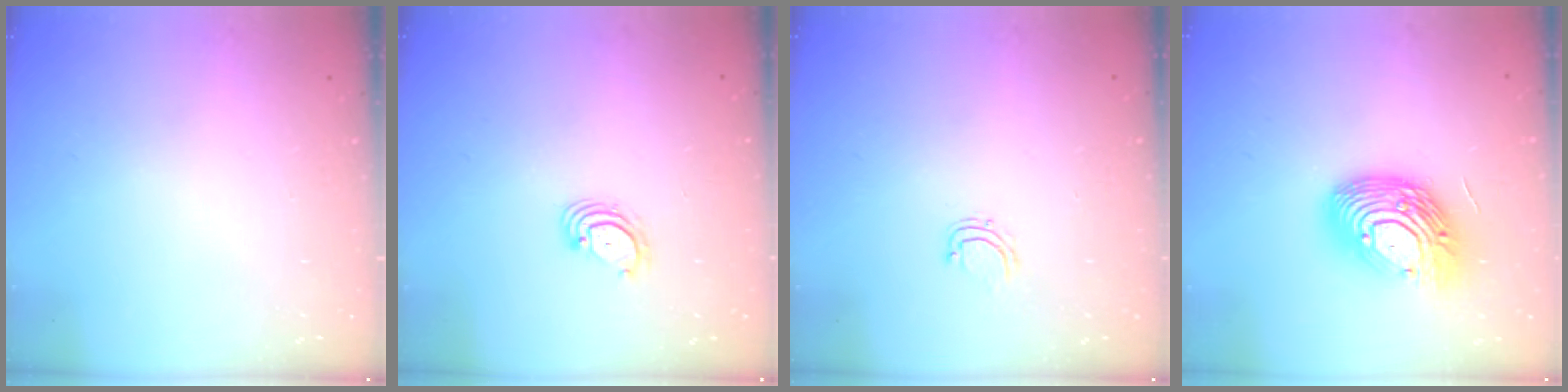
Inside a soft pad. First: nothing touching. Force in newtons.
{"total": 2.9, "press": 2.9, "slide": 0.4}
{"total": 4.7, "press": 4.7, "slide": 0.3}
{"total": 17.8, "press": 17.7, "slide": 1.4}